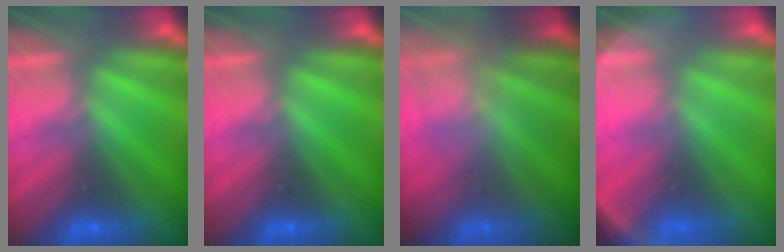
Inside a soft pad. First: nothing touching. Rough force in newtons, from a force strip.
{"total": 0.0}
{"total": 2.3}
{"total": 3.3}